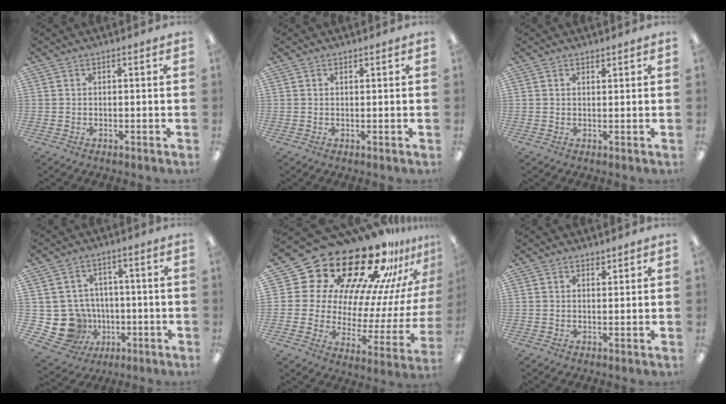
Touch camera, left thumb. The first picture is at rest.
{"total": 0.5, "force": [0.5, 0.2, 0.2], "torque": [0.004, -0.002, 0.006]}
{"total": 1.0, "force": [0.9, 0.3, 0.2], "torque": [0.003, -0.004, 0.016]}
{"total": 11.9, "force": [-2.9, 11.0, 3.4], "torque": [-0.094, 0.021, -0.036]}
{"total": 28.0, "force": [21.3, 12.9, 12.7], "torque": [-0.189, -0.173, 0.384]}
{"total": 1.5, "force": [1.3, 0.6, 0.3], "torque": [0.001, -0.004, 0.023]}